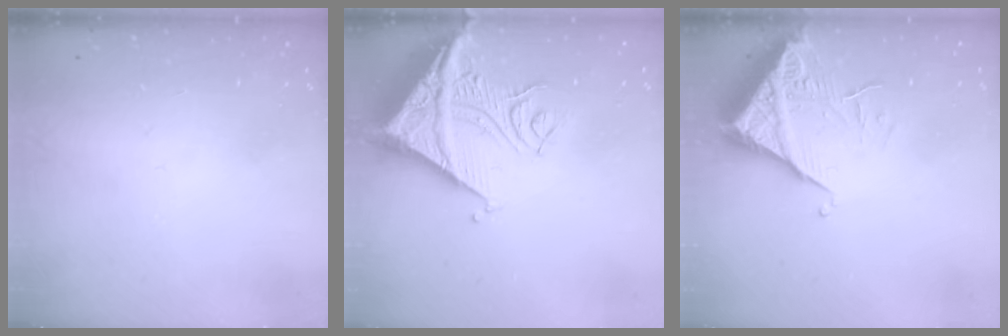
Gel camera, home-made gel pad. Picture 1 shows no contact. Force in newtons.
{"total": 18.3, "press": 18.1, "slide": 2.4}
{"total": 6.6, "press": 6.6, "slide": 0.4}